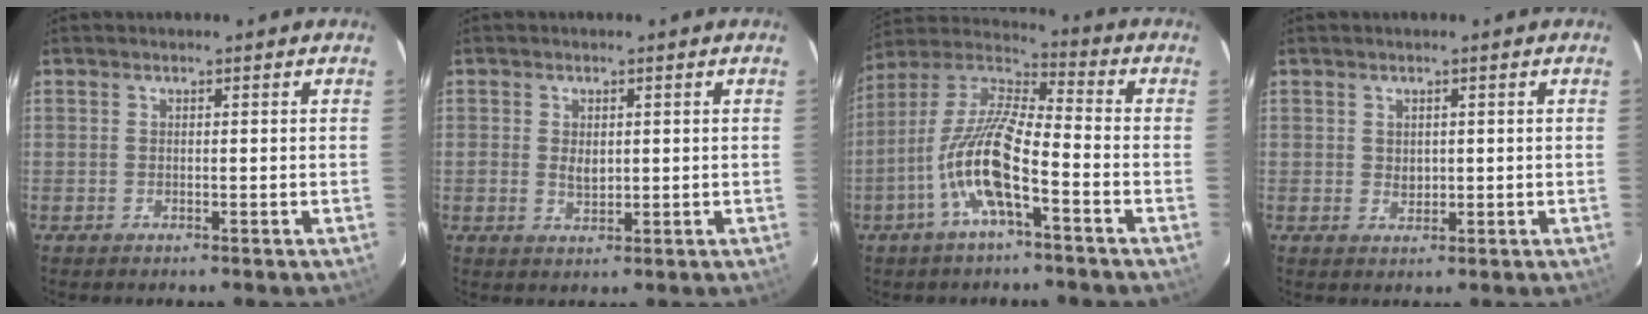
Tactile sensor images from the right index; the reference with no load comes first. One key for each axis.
{"total": 2.6, "fx": 0.5, "fy": 1.8, "fz": 1.9, "tx": -0.031, "ty": 0.000, "tz": 0.009}
{"total": 13.3, "fx": -5.5, "fy": 2.9, "fz": 11.8, "tx": -0.239, "ty": 0.000, "tz": -0.114}
{"total": 1.7, "fx": 0.6, "fy": 1.4, "fz": 0.7, "tx": -0.008, "ty": 0.003, "tz": 0.013}